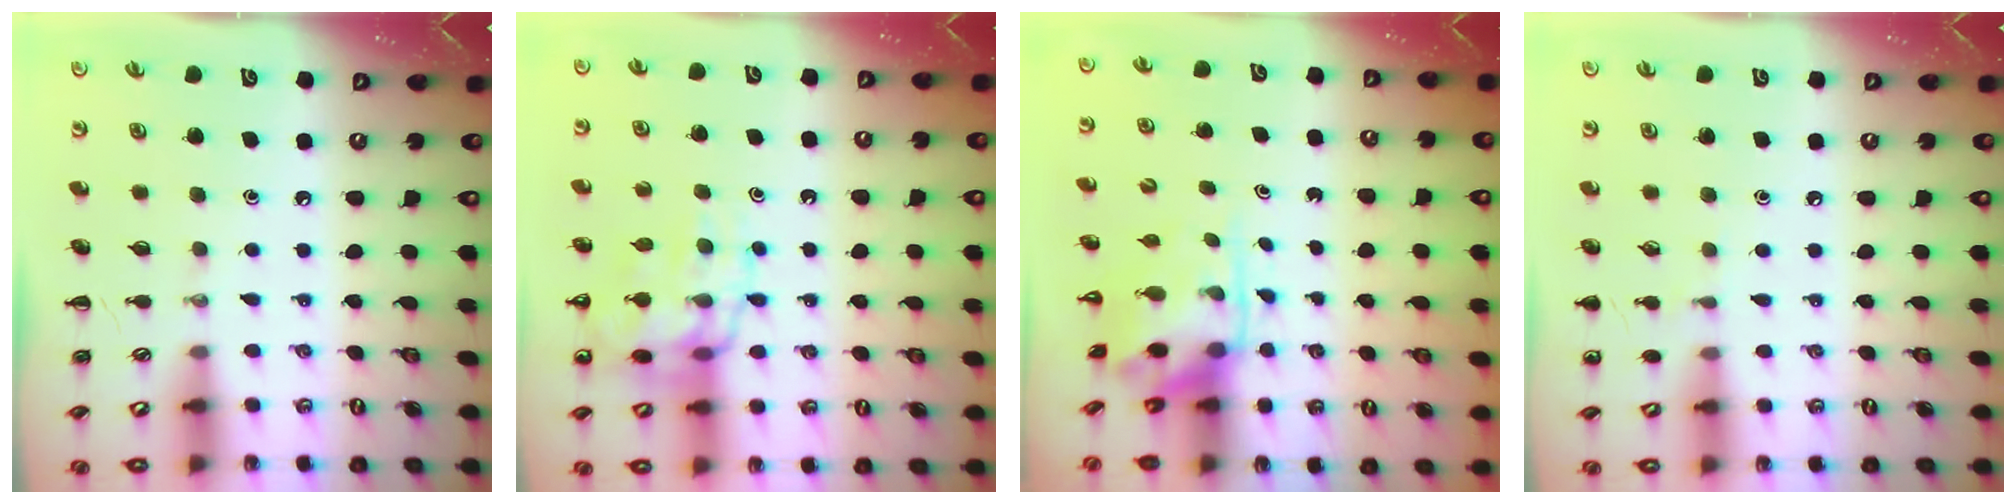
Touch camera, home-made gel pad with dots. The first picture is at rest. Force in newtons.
{"total": 16.7, "press": 16.5, "slide": 2.8}
{"total": 3.4, "press": 3.3, "slide": 0.6}
{"total": 4.8, "press": 4.5, "slide": 1.5}